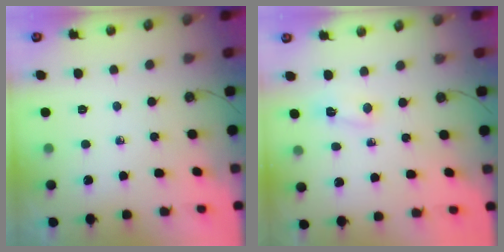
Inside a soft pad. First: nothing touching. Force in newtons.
{"total": 2.4, "press": 2.1, "slide": 1.1}